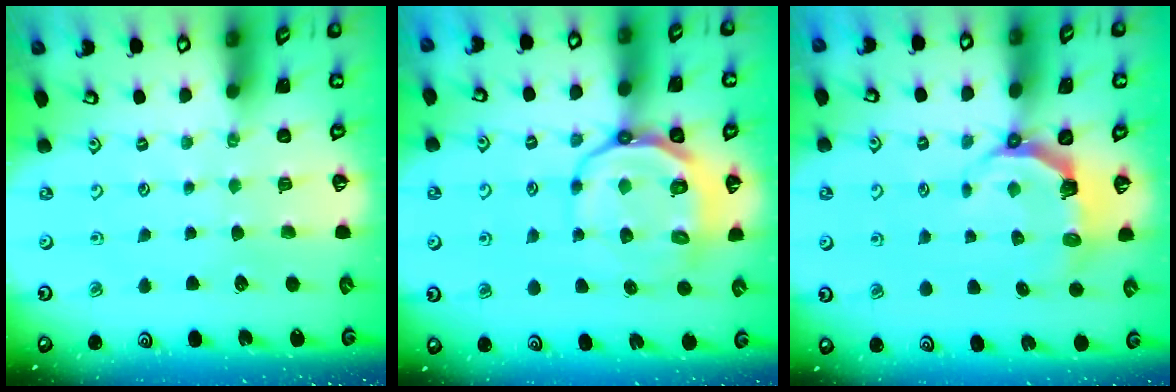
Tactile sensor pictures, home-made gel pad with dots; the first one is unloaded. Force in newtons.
{"total": 11.7, "press": 11.4, "slide": 2.8}
{"total": 4.9, "press": 3.2, "slide": 3.7}